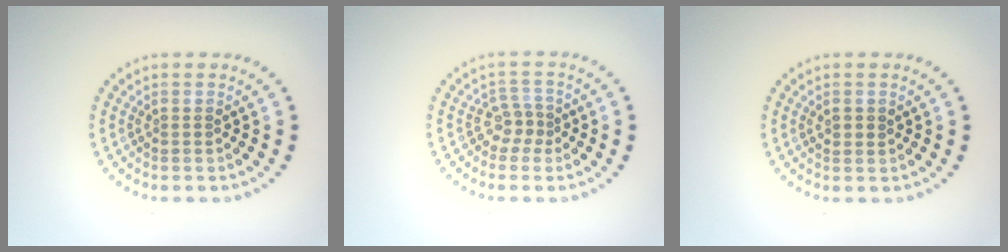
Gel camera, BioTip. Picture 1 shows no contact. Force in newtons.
{"total": 2.0, "press": 1.3, "slide": 1.4}
{"total": 1.0, "press": 1.0, "slide": 0.3}